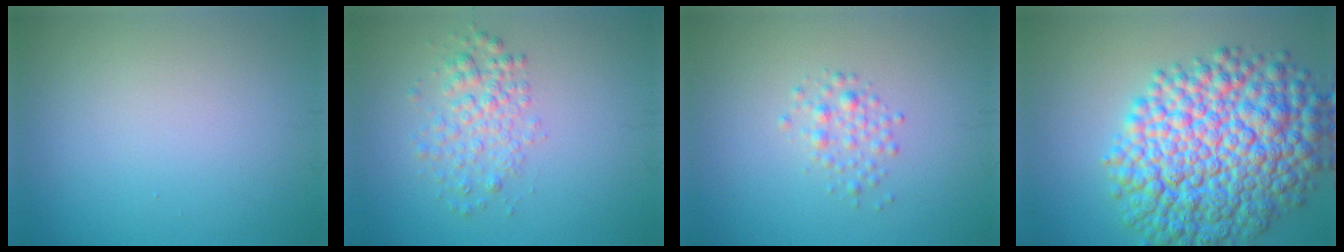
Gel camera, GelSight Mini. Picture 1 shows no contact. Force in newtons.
{"total": 2.8, "press": 2.8, "slide": 0.1}
{"total": 1.6, "press": 1.6, "slide": 0.0}
{"total": 13.4, "press": 13.4, "slide": 0.2}